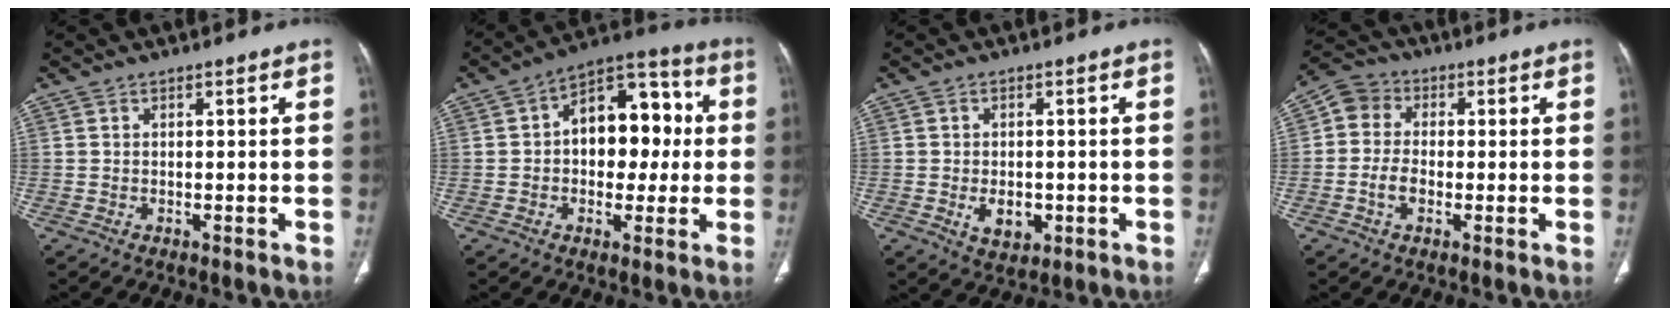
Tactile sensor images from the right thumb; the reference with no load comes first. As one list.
[{"total": 15.3, "force": [1.2, 10.0, 11.5], "torque": [-0.112, 0.036, 0.010]}, {"total": 5.2, "force": [-1.2, 3.5, 3.6], "torque": [-0.044, -0.001, -0.008]}, {"total": 7.0, "force": [-0.9, 5.7, 4.0], "torque": [-0.070, 0.020, -0.030]}]